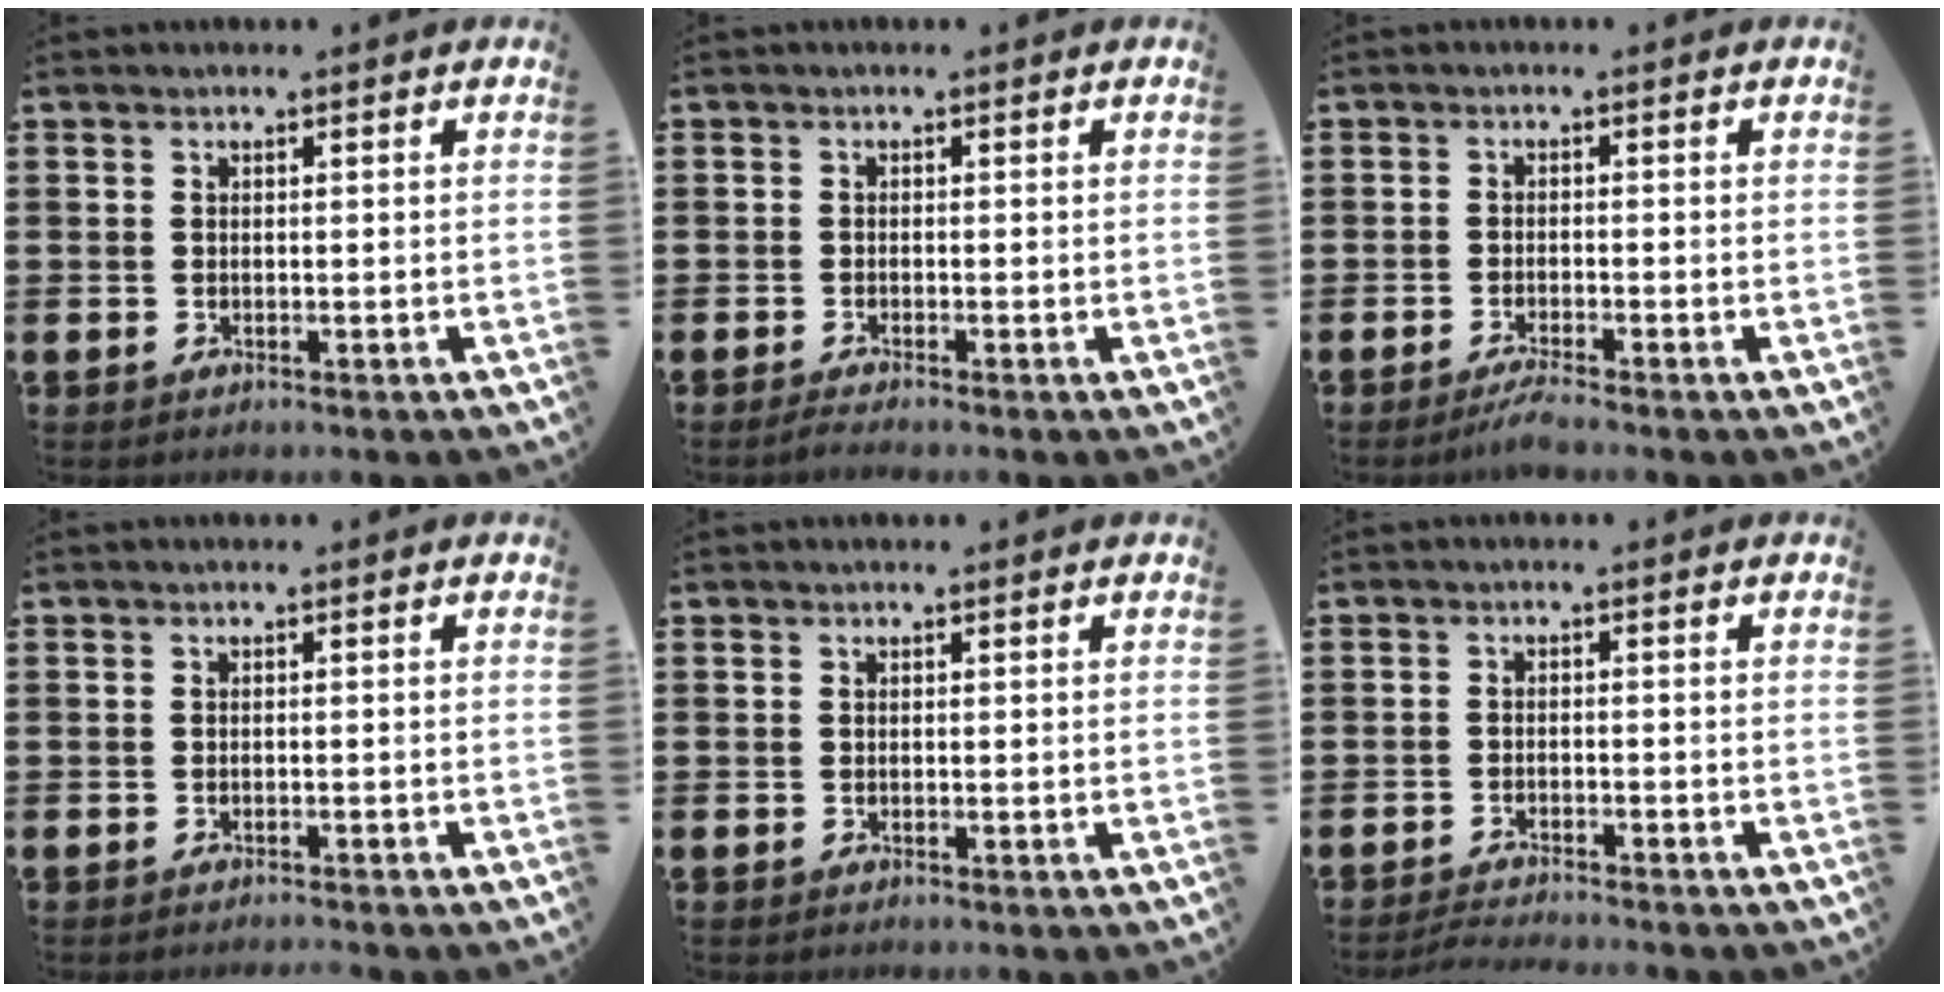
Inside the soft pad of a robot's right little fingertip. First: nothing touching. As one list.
[{"total": 0.9, "force": [-0.7, 0.0, 0.6], "torque": [-0.010, -0.003, -0.013]}, {"total": 2.1, "force": [-1.6, 0.0, 1.3], "torque": [-0.022, 0.002, -0.030]}, {"total": 0.7, "force": [-0.7, -0.2, 0.0], "torque": [0.000, 0.000, -0.015]}, {"total": 0.0}, {"total": 2.1, "force": [-2.1, -0.1, 0.1], "torque": [-0.004, 0.002, -0.043]}]